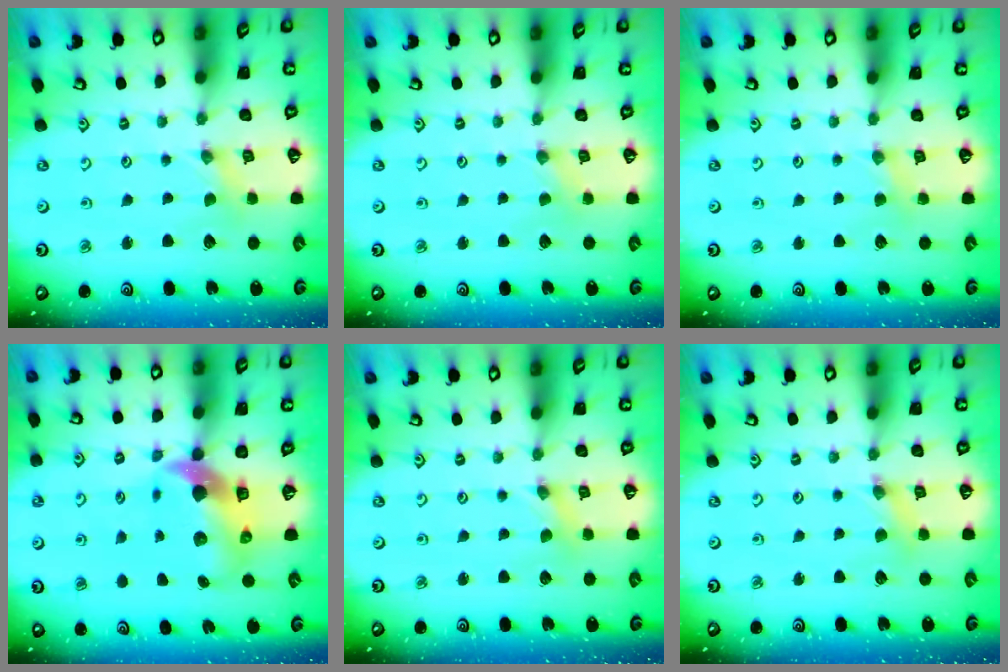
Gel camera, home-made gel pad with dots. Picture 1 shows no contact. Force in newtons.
{"total": 0.0}
{"total": 2.2, "press": 2.2, "slide": 0.4}
{"total": 9.5, "press": 9.4, "slide": 1.5}
{"total": 1.1, "press": 1.1, "slide": 0.2}
{"total": 3.3, "press": 3.3, "slide": 0.3}